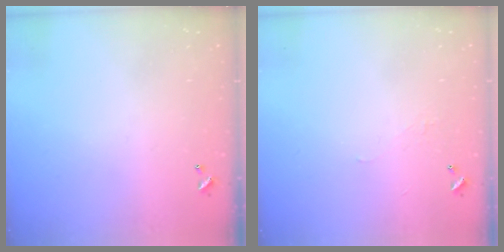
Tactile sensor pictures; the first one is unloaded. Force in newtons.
{"total": 2.0, "press": 2.0, "slide": 0.5}